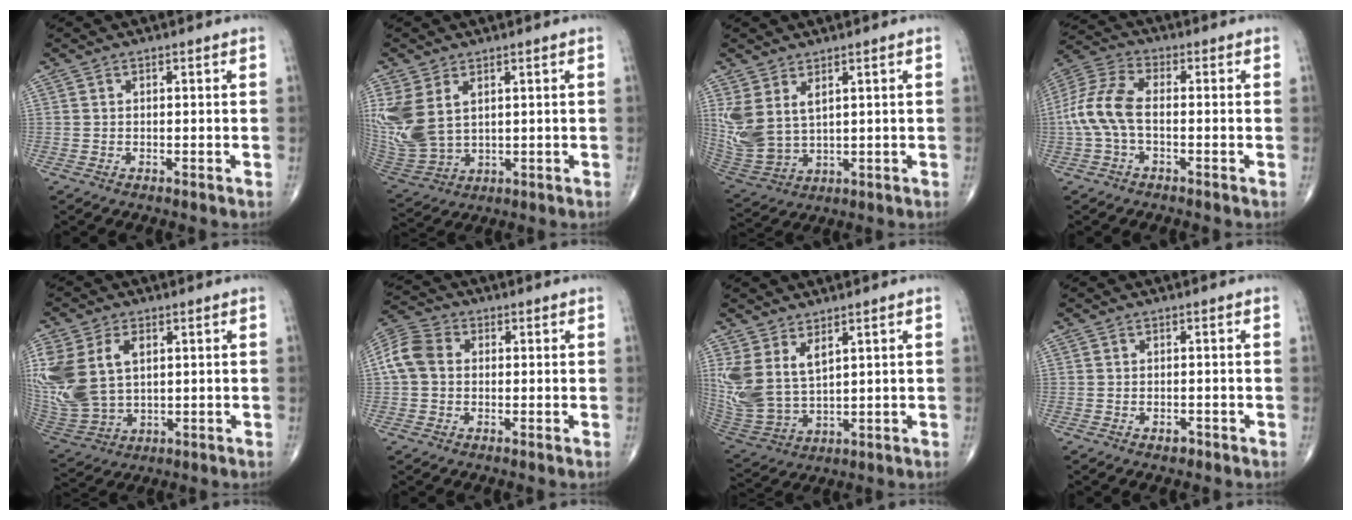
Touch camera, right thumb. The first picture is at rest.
{"total": 13.8, "force": [3.7, 8.8, 9.9], "torque": [-0.249, -0.013, 0.094]}
{"total": 9.8, "force": [3.7, 5.5, 7.3], "torque": [-0.163, -0.017, 0.093]}
{"total": 9.3, "force": [-1.3, 4.7, 8.0], "torque": [-0.185, 0.027, -0.033]}
{"total": 19.4, "force": [4.1, 12.9, 13.9], "torque": [-0.344, 0.001, 0.095]}
{"total": 7.3, "force": [0.4, 5.7, 4.6], "torque": [-0.093, 0.023, -0.001]}
{"total": 11.1, "force": [4.9, 5.9, 8.1], "torque": [-0.175, -0.024, 0.117]}
{"total": 1.5, "force": [-0.8, 0.9, 0.9], "torque": [-0.011, 0.003, -0.010]}